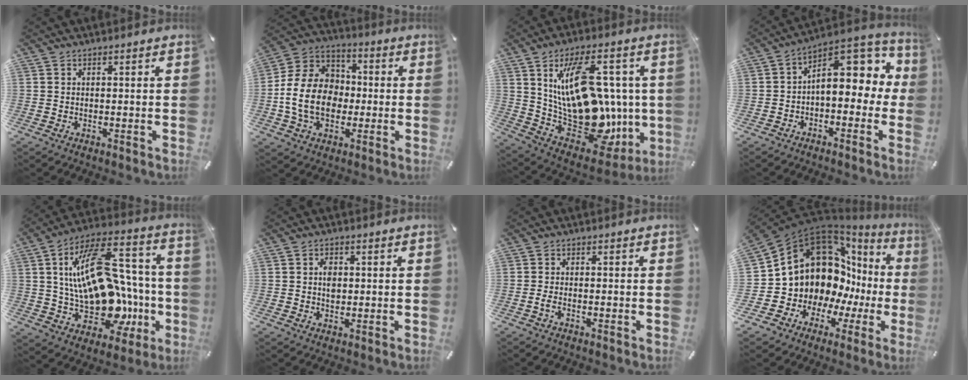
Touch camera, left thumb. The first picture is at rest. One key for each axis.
{"total": 15.2, "fx": -2.7, "fy": 12.1, "fz": 8.8, "tx": -0.191, "ty": 0.026, "tz": -0.049}
{"total": 27.5, "fx": 3.8, "fy": 15.3, "fz": 22.5, "tx": -0.407, "ty": -0.046, "tz": 0.082}
{"total": 11.7, "fx": 3.4, "fy": 7.4, "fz": 8.4, "tx": -0.099, "ty": -0.032, "tz": 0.059}
{"total": 27.6, "fx": 1.1, "fy": 16.2, "fz": 22.2, "tx": -0.394, "ty": -0.021, "tz": 0.026}
{"total": 2.9, "fx": 0.3, "fy": 2.2, "fz": 1.9, "tx": -0.023, "ty": 0.000, "tz": 0.000}
{"total": 1.8, "fx": -1.0, "fy": 0.5, "fz": 1.3, "tx": -0.031, "ty": 0.000, "tz": -0.021}
{"total": 17.2, "fx": 4.0, "fy": 14.1, "fz": 9.0, "tx": -0.149, "ty": -0.064, "tz": 0.092}